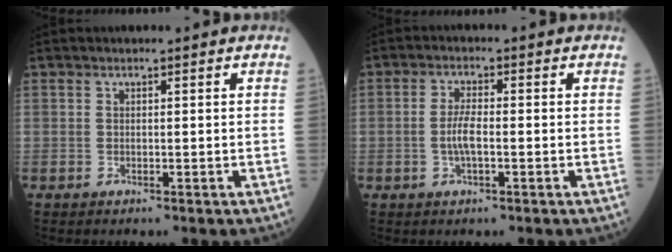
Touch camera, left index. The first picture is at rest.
{"total": 3.5, "force": [-0.8, 0.8, 3.3], "torque": [-0.073, 0.002, -0.016]}